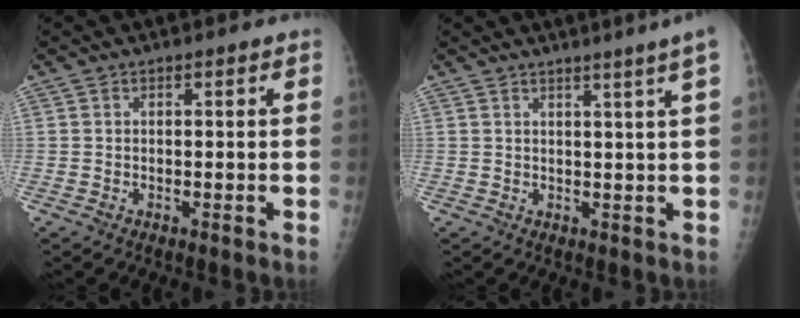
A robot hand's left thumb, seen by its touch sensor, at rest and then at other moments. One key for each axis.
{"total": 5.4, "fx": 3.7, "fy": -1.4, "fz": 3.8, "tx": -0.050, "ty": -0.014, "tz": 0.043}